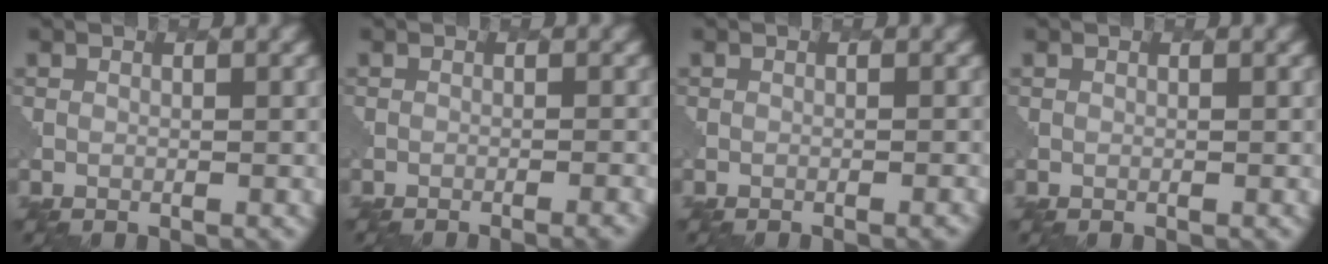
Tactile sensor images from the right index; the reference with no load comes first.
{"total": 2.3, "force": [-1.4, 0.7, 1.7], "torque": [-0.008, 0.012, -0.018]}
{"total": 1.3, "force": [-0.7, 0.5, 1.0], "torque": [0.003, 0.006, -0.006]}
{"total": 0.0}